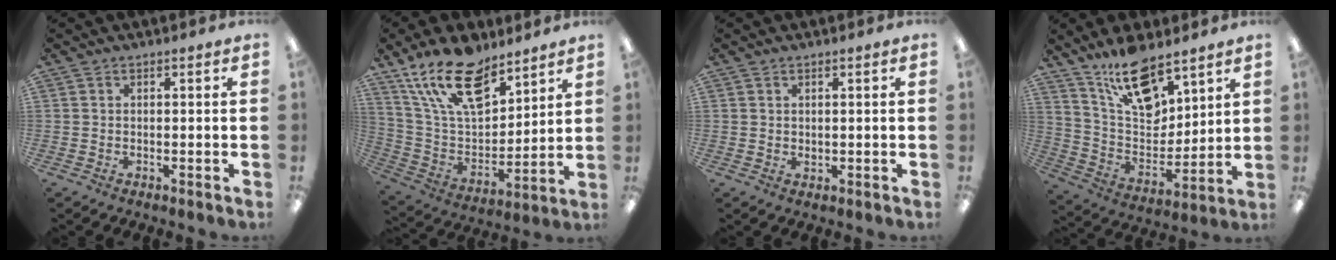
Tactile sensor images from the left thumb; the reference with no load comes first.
{"total": 19.7, "force": [13.5, 9.2, 11.1], "torque": [-0.211, -0.064, 0.243]}
{"total": 1.0, "force": [0.8, 0.5, 0.5], "torque": [-0.011, 0.001, 0.014]}
{"total": 16.9, "force": [12.1, 7.6, 9.1], "torque": [-0.156, -0.070, 0.214]}